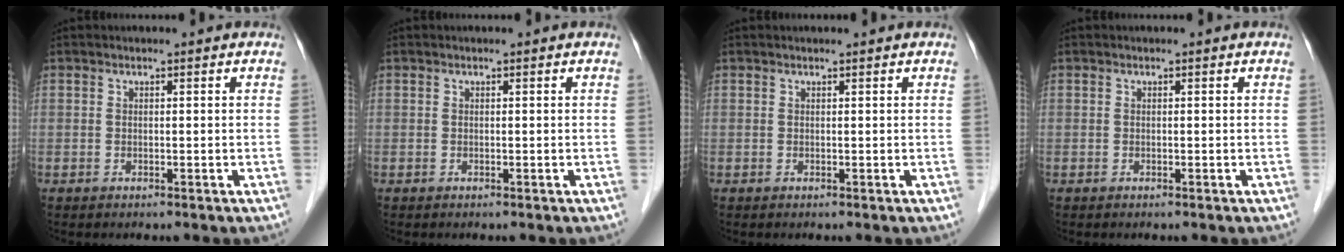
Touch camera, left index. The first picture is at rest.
{"total": 0.0}
{"total": 0.7, "force": [0.7, -0.1, 0.2], "torque": [-0.007, 0.006, 0.013]}
{"total": 0.0}